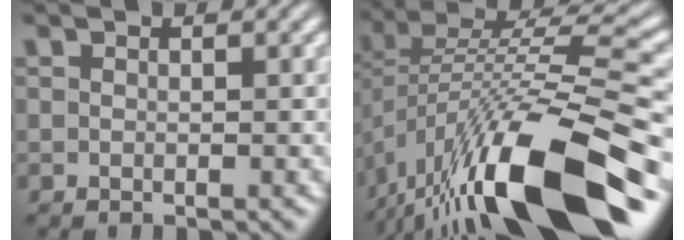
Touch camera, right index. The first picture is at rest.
{"total": 12.0, "force": [-3.1, 4.4, 10.7], "torque": [-0.186, -0.026, -0.033]}